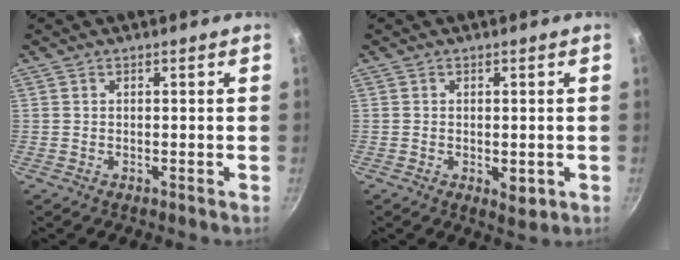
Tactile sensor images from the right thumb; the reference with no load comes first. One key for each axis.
{"total": 3.3, "fx": -0.7, "fy": 1.8, "fz": 2.7, "tx": -0.038, "ty": -0.009, "tz": -0.007}